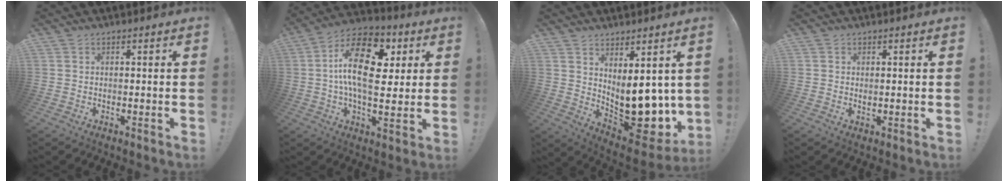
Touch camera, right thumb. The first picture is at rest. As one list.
[{"total": 20.8, "force": [4.0, 10.6, 17.5], "torque": [-0.299, -0.012, 0.063]}, {"total": 13.6, "force": [1.2, 7.4, 11.4], "torque": [-0.133, -0.037, 0.039]}, {"total": 0.9, "force": [0.1, 0.8, 0.3], "torque": [-0.008, 0.001, 0.002]}]